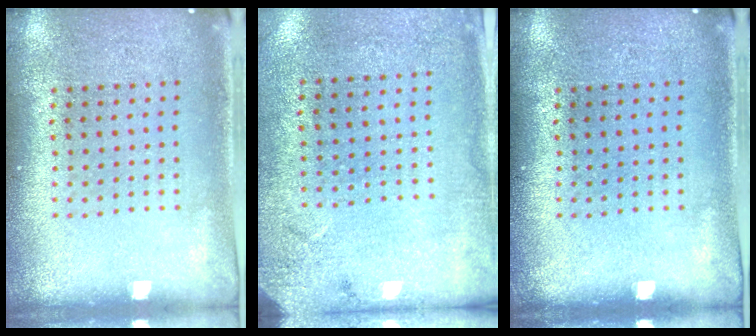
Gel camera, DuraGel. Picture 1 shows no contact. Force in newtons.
{"total": 2.6, "press": 2.1, "slide": 1.6}
{"total": 0.0}